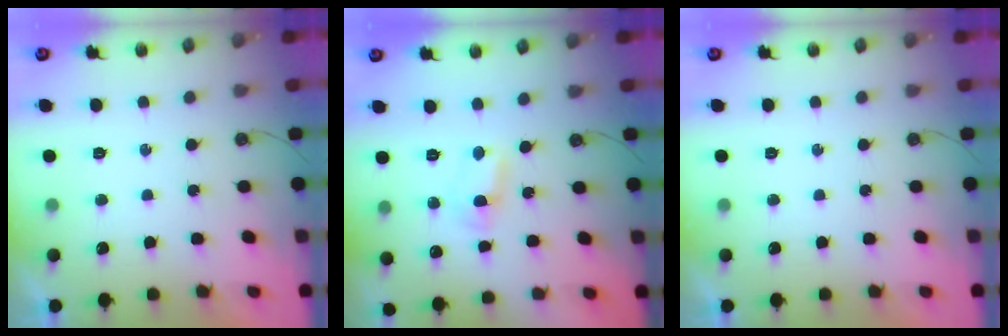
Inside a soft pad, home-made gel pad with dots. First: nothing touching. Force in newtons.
{"total": 2.2, "press": 2.2, "slide": 0.3}
{"total": 0.0}